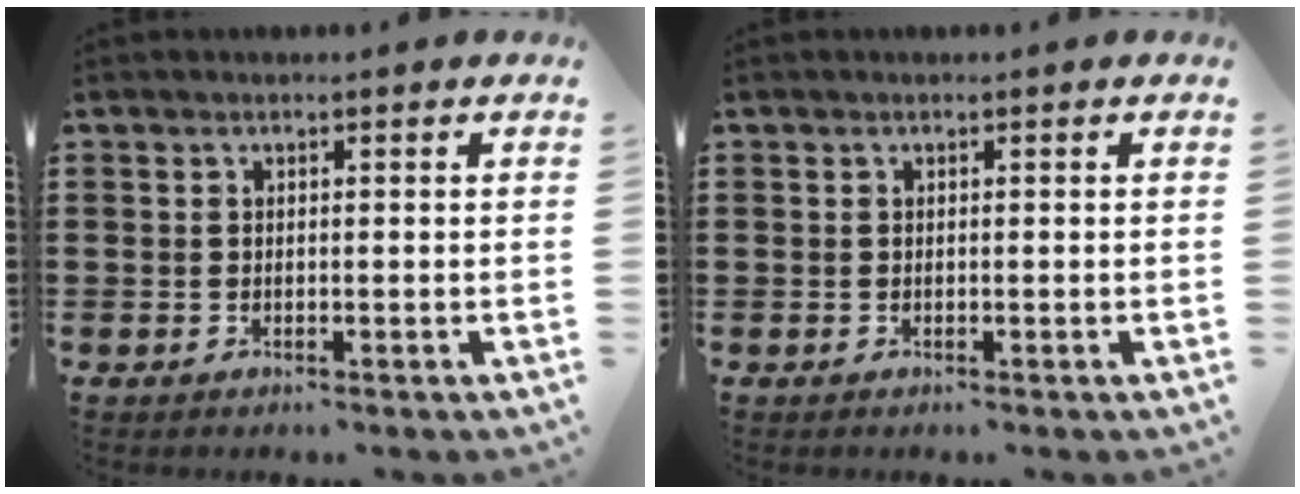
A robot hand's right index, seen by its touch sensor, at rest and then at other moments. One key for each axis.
{"total": 0.0}